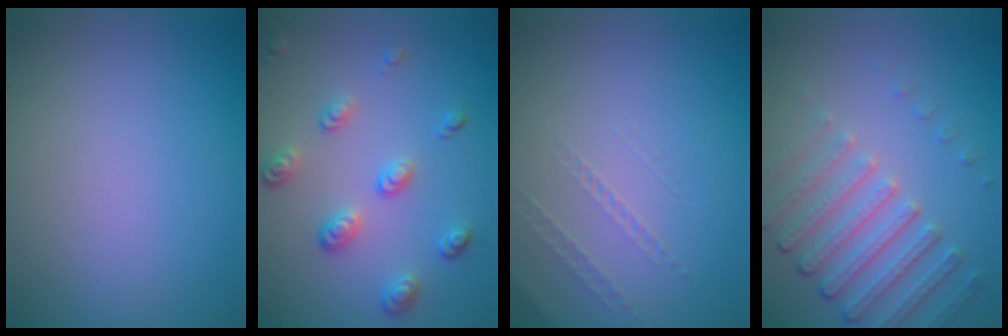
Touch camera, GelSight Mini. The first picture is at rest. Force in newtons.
{"total": 3.2, "press": 2.6, "slide": 1.8}
{"total": 1.0, "press": 0.4, "slide": 0.9}
{"total": 4.7, "press": 3.4, "slide": 3.3}